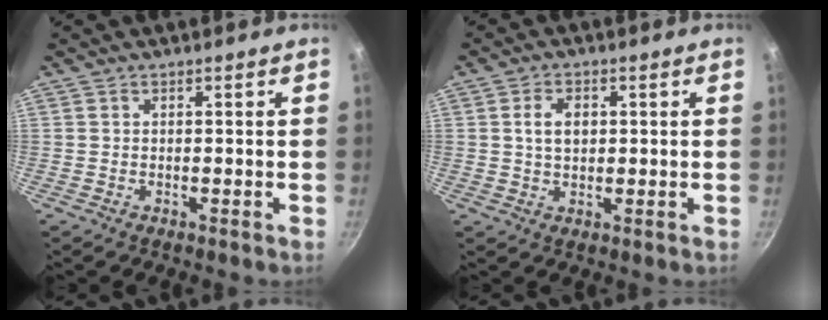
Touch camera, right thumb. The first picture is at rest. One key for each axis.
{"total": 4.5, "fx": 0.8, "fy": 3.0, "fz": 3.2, "tx": -0.044, "ty": 0.002, "tz": 0.014}